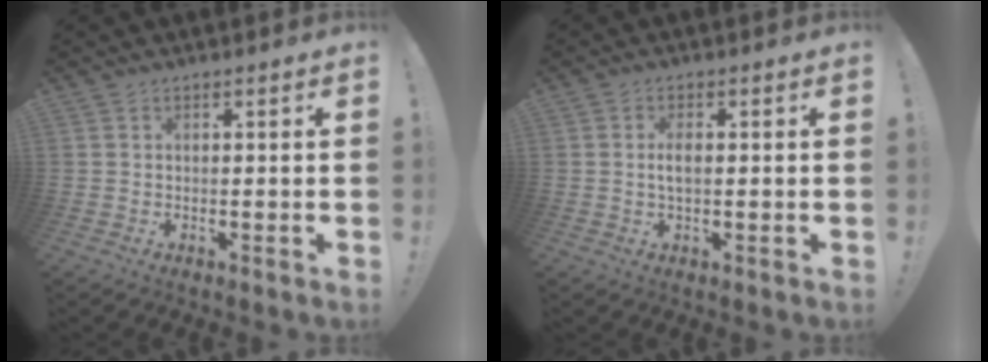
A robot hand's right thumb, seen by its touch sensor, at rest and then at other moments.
{"total": 3.0, "force": [-0.1, 1.0, 2.8], "torque": [-0.055, 0.000, -0.006]}